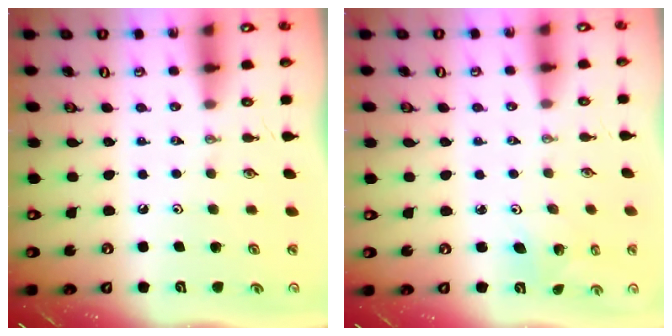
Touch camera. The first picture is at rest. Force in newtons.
{"total": 2.7, "press": 2.7, "slide": 0.2}